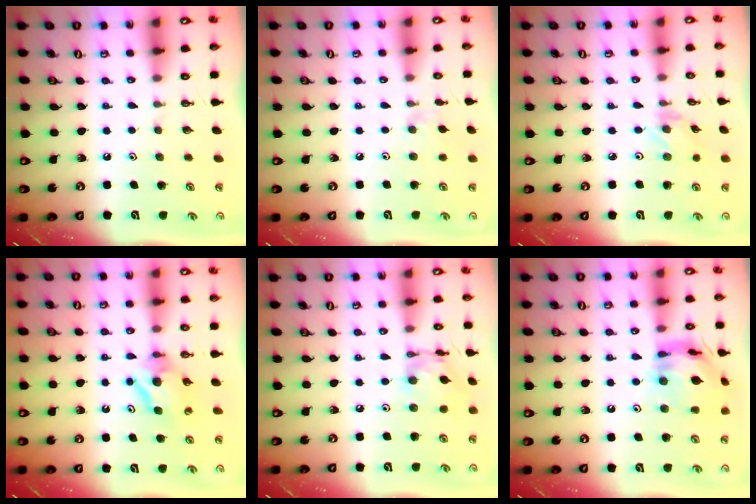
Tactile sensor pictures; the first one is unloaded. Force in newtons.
{"total": 2.0, "press": 1.9, "slide": 0.5}
{"total": 0.6, "press": 0.6, "slide": 0.2}
{"total": 8.3, "press": 8.3, "slide": 0.3}
{"total": 11.4, "press": 11.4, "slide": 0.9}
{"total": 14.8, "press": 14.8, "slide": 1.2}